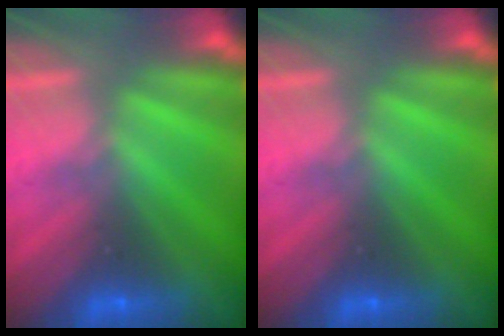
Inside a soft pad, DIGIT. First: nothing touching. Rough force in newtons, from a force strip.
{"total": 0.0}